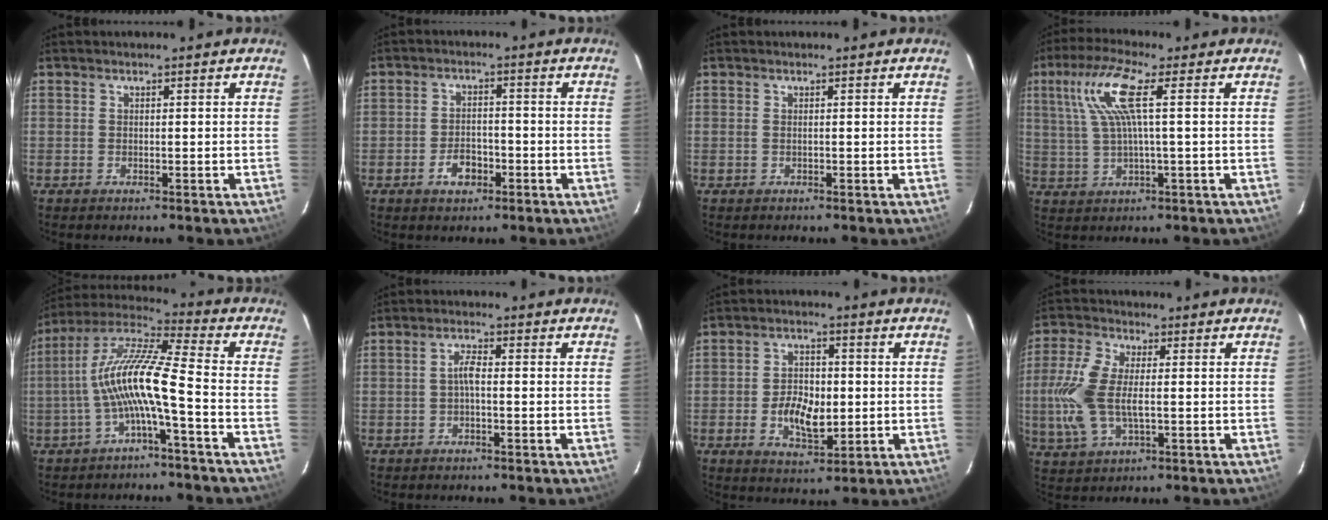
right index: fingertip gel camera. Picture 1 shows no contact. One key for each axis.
{"total": 4.5, "fx": -2.3, "fy": 3.0, "fz": 2.4, "tx": -0.046, "ty": 0.012, "tz": -0.032}
{"total": 0.0}
{"total": 9.0, "fx": 2.4, "fy": 0.9, "fz": 8.6, "tx": -0.171, "ty": 0.012, "tz": 0.054}
{"total": 12.1, "fx": -3.3, "fy": 0.8, "fz": 11.7, "tx": -0.235, "ty": 0.016, "tz": -0.066}
{"total": 2.2, "fx": -0.6, "fy": 0.5, "fz": 2.0, "tx": -0.041, "ty": 0.009, "tz": -0.011}
{"total": 8.1, "fx": -1.3, "fy": 4.8, "fz": 6.3, "tx": -0.120, "ty": 0.006, "tz": -0.015}
{"total": 11.1, "fx": -0.9, "fy": 5.3, "fz": 9.7, "tx": -0.221, "ty": 0.004, "tz": -0.017}